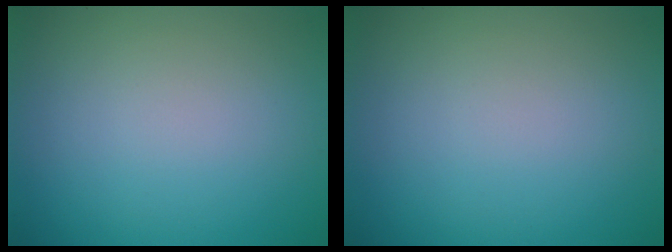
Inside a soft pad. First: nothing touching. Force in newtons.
{"total": 0.0}